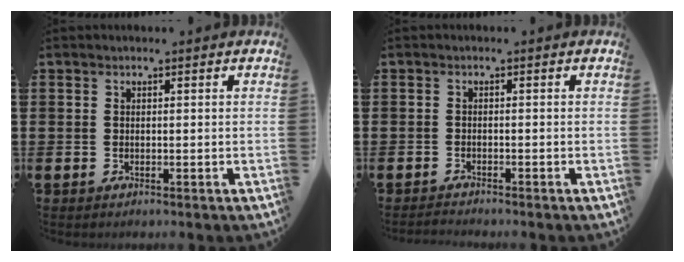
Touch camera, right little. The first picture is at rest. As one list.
[{"total": 0.8, "force": [-0.8, 0.0, 0.0], "torque": [-0.002, -0.001, -0.017]}]